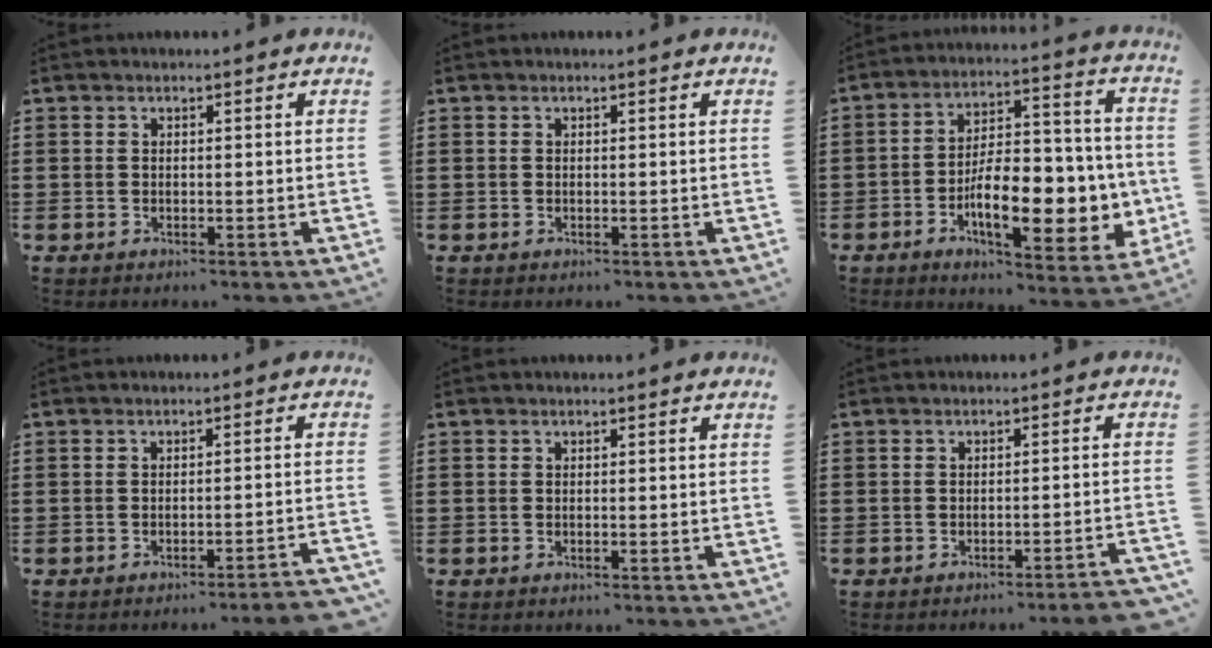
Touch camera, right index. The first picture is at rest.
{"total": 0.0}
{"total": 13.6, "force": [-4.0, 6.0, 11.5], "torque": [-0.184, -0.004, -0.069]}
{"total": 2.1, "force": [-1.8, -0.5, 0.9], "torque": [-0.015, -0.002, -0.038]}
{"total": 0.0}
{"total": 2.0, "force": [-1.8, -0.5, 0.8], "torque": [-0.015, -0.003, -0.036]}